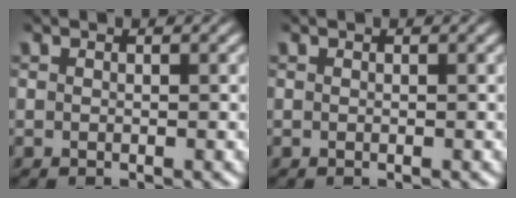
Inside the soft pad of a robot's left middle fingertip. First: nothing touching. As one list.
[{"total": 0.0}]